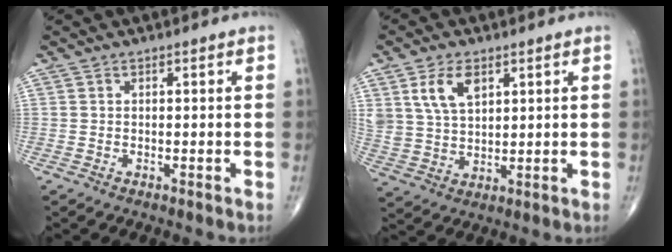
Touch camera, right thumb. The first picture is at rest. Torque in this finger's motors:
{"motor_torque": [0.34, 0.35, 0.91, 0.76, 0.05]}